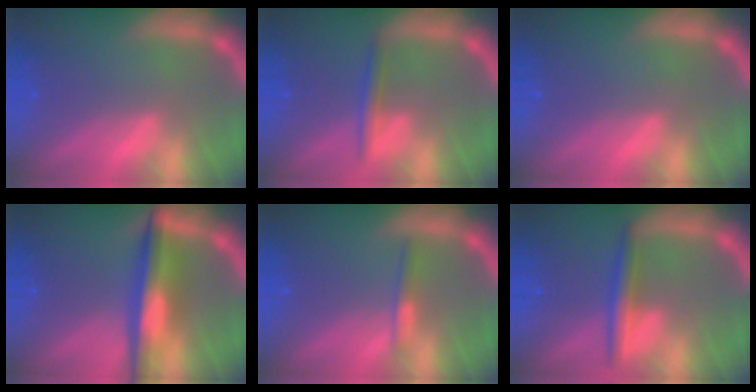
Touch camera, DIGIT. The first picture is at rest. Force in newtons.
{"total": 1.9}
{"total": 0.0}
{"total": 6.0}
{"total": 1.4}
{"total": 3.0}